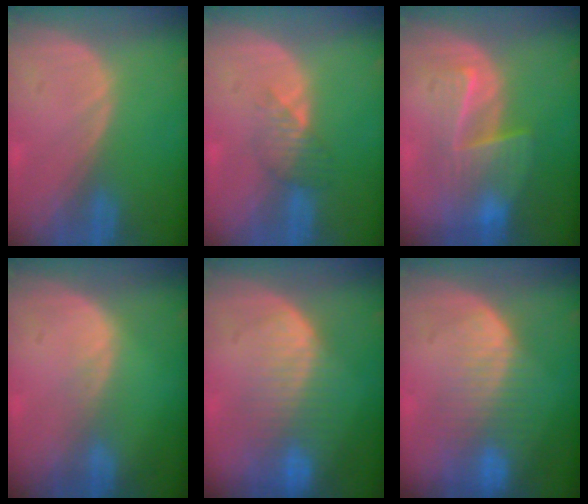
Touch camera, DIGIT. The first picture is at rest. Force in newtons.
{"total": 3.6, "press": 3.2, "slide": 1.6}
{"total": 6.8, "press": 6.8, "slide": 0.4}
{"total": 1.3, "press": 1.3, "slide": 0.1}
{"total": 8.6, "press": 7.3, "slide": 4.4}
{"total": 8.6, "press": 7.4, "slide": 4.4}